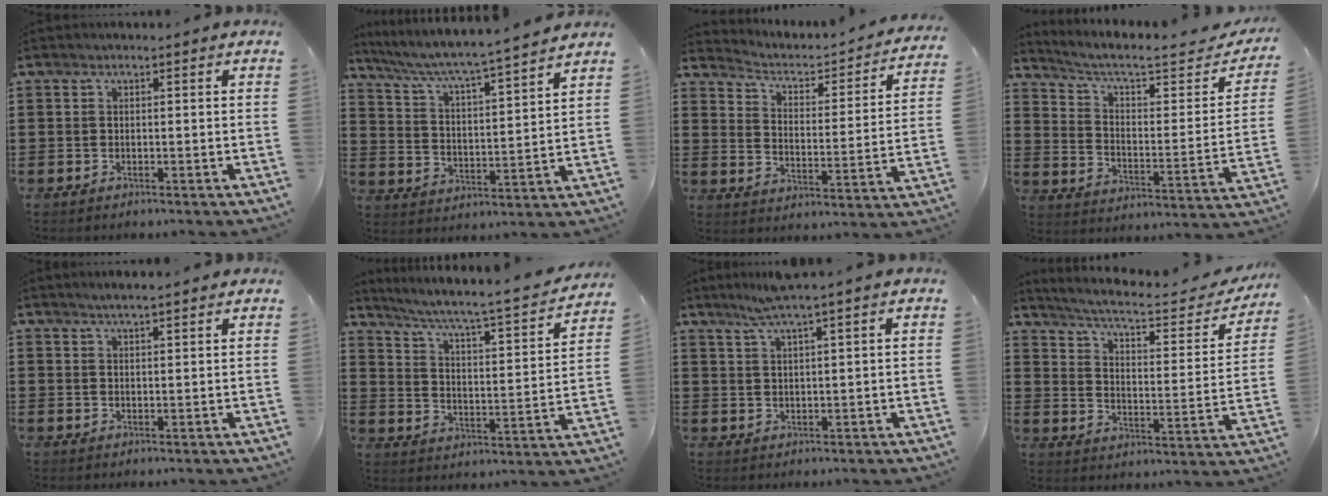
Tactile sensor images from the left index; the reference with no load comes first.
{"total": 5.0, "force": [4.5, -0.6, 2.2], "torque": [-0.064, -0.041, 0.066]}
{"total": 2.2, "force": [1.6, 1.2, 0.9], "torque": [-0.035, -0.017, 0.015]}
{"total": 5.4, "force": [4.2, 1.2, 3.2], "torque": [-0.085, -0.032, 0.064]}
{"total": 2.3, "force": [2.1, 0.1, 0.9], "torque": [-0.022, 0.005, 0.039]}
{"total": 4.8, "force": [3.8, 0.2, 3.1], "torque": [-0.078, -0.037, 0.052]}
{"total": 4.5, "force": [3.5, -0.6, 2.8], "torque": [-0.062, -0.005, 0.061]}
{"total": 5.8, "force": [4.8, 0.8, 3.3], "torque": [-0.087, -0.033, 0.075]}